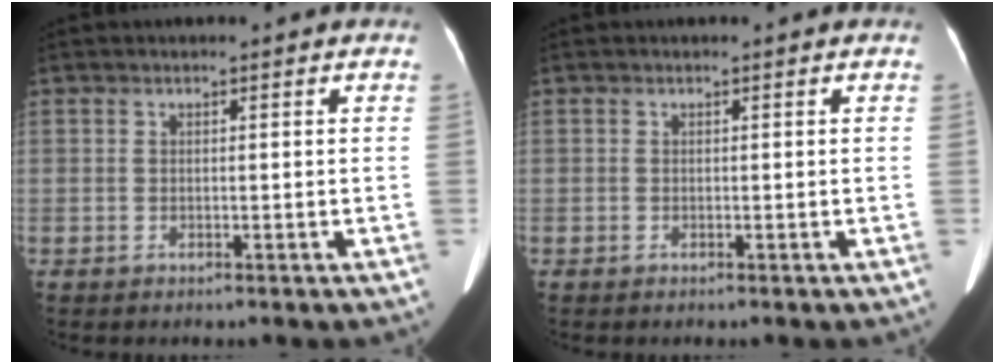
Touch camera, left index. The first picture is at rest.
{"total": 0.0}